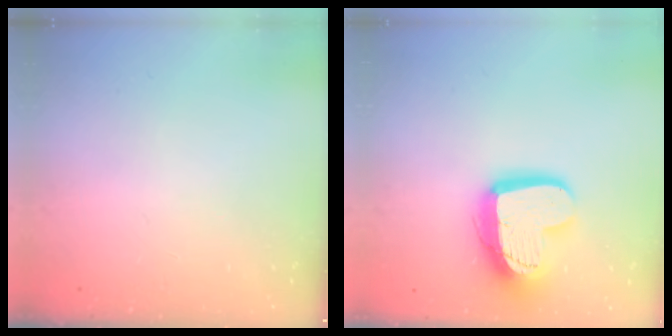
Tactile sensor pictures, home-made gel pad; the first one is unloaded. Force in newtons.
{"total": 16.7, "press": 16.6, "slide": 1.5}